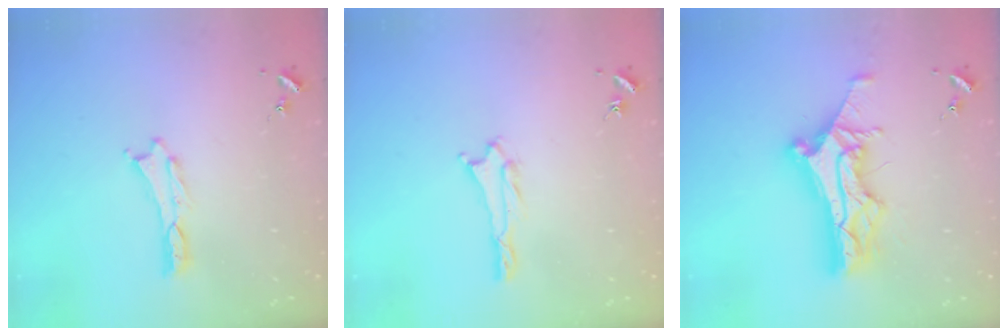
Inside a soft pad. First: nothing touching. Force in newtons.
{"total": 1.0, "press": 1.0, "slide": 0.1}
{"total": 11.5, "press": 11.5, "slide": 0.8}